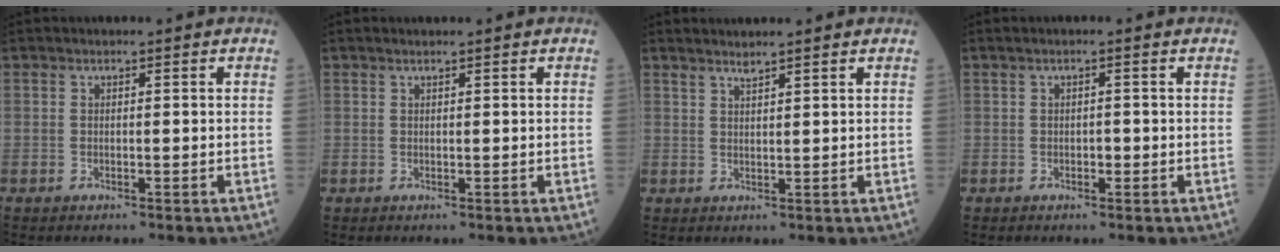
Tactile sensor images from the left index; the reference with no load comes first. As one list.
[{"total": 0.7, "force": [0.5, -0.1, 0.3], "torque": [-0.009, 0.002, 0.013]}, {"total": 2.6, "force": [2.3, -0.3, 1.1], "torque": [-0.015, 0.013, 0.043]}, {"total": 1.0, "force": [-0.1, 0.4, 0.9], "torque": [-0.012, 0.002, -0.003]}]